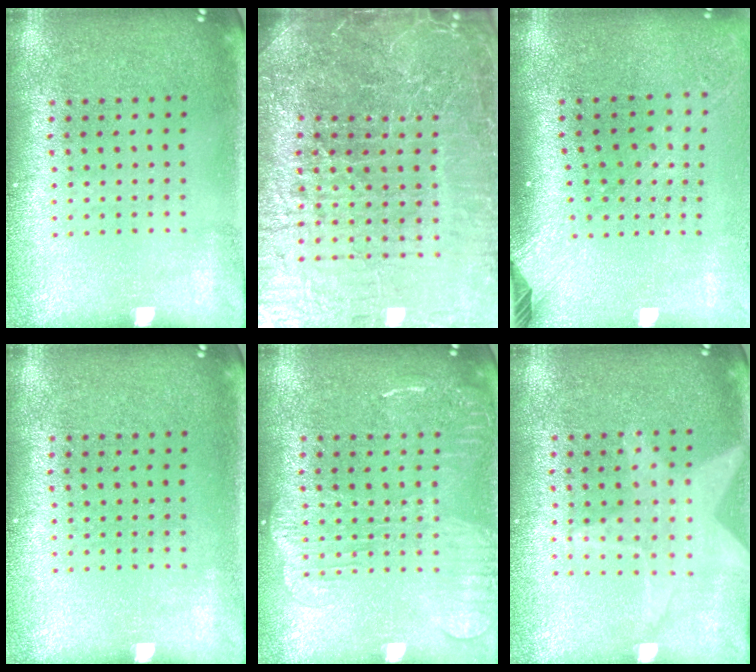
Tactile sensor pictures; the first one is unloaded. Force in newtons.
{"total": 6.6, "press": 5.9, "slide": 2.8}
{"total": 2.3, "press": 1.7, "slide": 1.5}
{"total": 0.0}
{"total": 2.8, "press": 2.8, "slide": 0.3}
{"total": 0.5, "press": 0.5, "slide": 0.0}